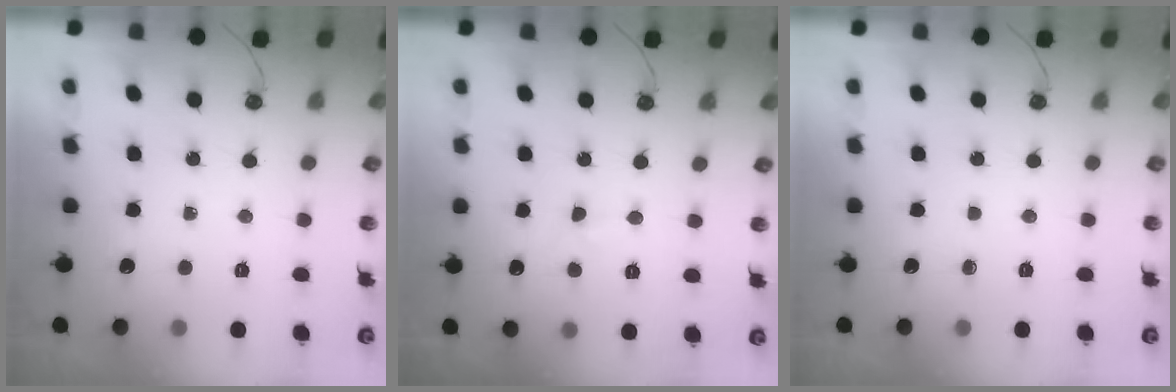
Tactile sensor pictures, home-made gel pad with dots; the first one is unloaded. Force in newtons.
{"total": 3.6, "press": 3.6, "slide": 0.5}
{"total": 0.0}